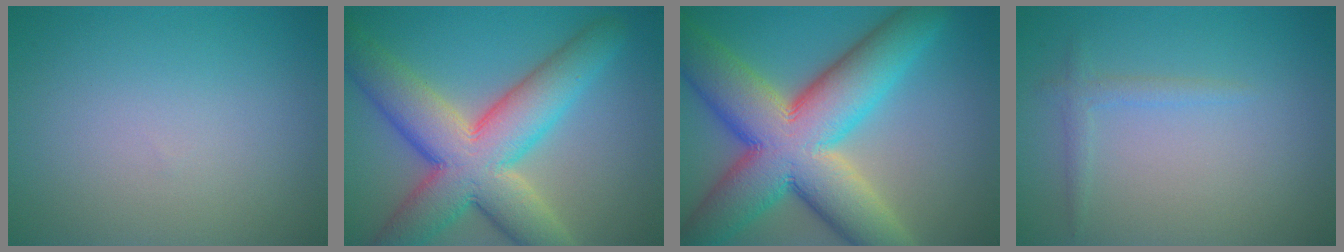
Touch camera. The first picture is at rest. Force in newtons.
{"total": 11.2, "press": 11.2, "slide": 0.4}
{"total": 14.6, "press": 14.6, "slide": 0.5}
{"total": 1.3, "press": 1.3, "slide": 0.1}